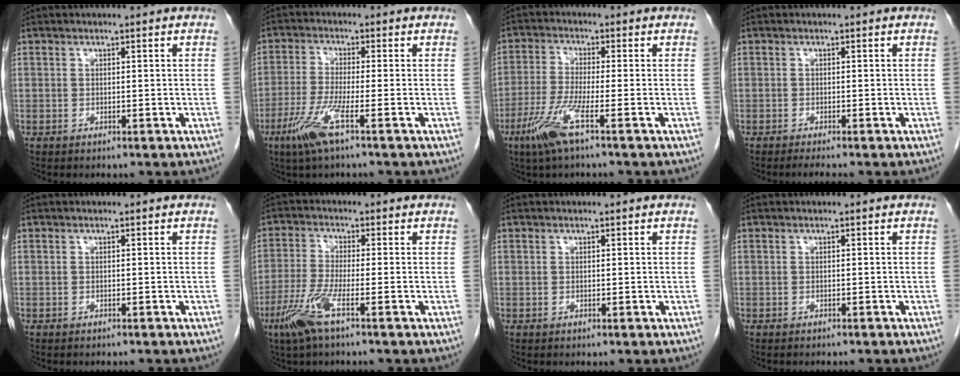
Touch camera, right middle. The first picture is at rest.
{"total": 6.2, "force": [-3.2, -0.1, 5.3], "torque": [-0.115, -0.015, -0.069]}
{"total": 6.6, "force": [-3.5, -0.1, 5.6], "torque": [-0.125, -0.014, -0.075]}
{"total": 1.5, "force": [-1.3, -0.4, 0.8], "torque": [-0.020, -0.005, -0.022]}
{"total": 2.2, "force": [-2.0, 0.5, 0.8], "torque": [-0.014, -0.004, -0.020]}
{"total": 6.2, "force": [-3.4, 0.2, 5.2], "torque": [-0.119, -0.012, -0.073]}
{"total": 0.0}
{"total": 2.6, "force": [-2.4, 0.5, 0.9], "torque": [-0.015, -0.004, -0.027]}